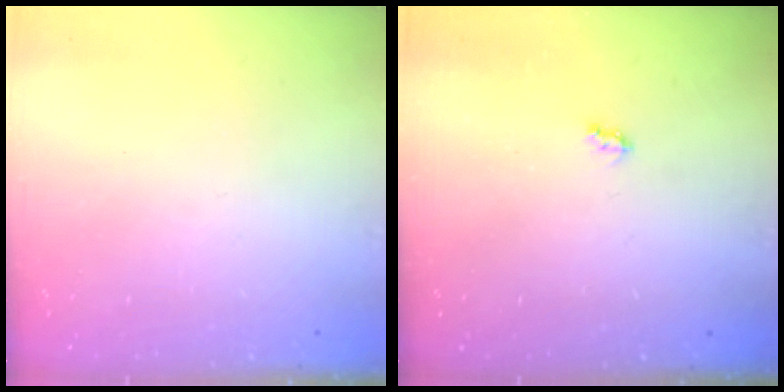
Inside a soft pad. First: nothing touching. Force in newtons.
{"total": 2.7, "press": 2.7, "slide": 0.4}